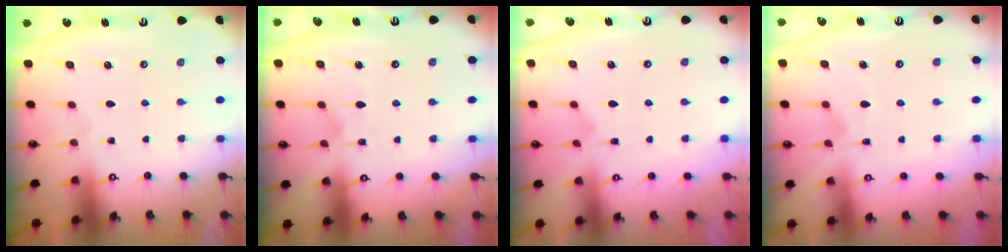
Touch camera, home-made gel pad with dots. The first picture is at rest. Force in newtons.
{"total": 5.0, "press": 5.0, "slide": 0.6}
{"total": 1.5, "press": 1.1, "slide": 1.1}
{"total": 1.8, "press": 1.3, "slide": 1.3}